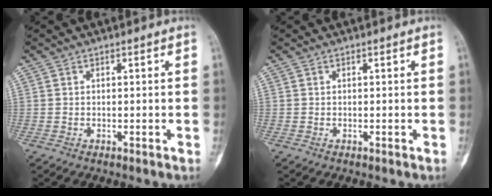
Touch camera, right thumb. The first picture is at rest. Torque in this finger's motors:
{"motor_torque": [0.02, 0.02, 0.18, 0.07, 0.03]}